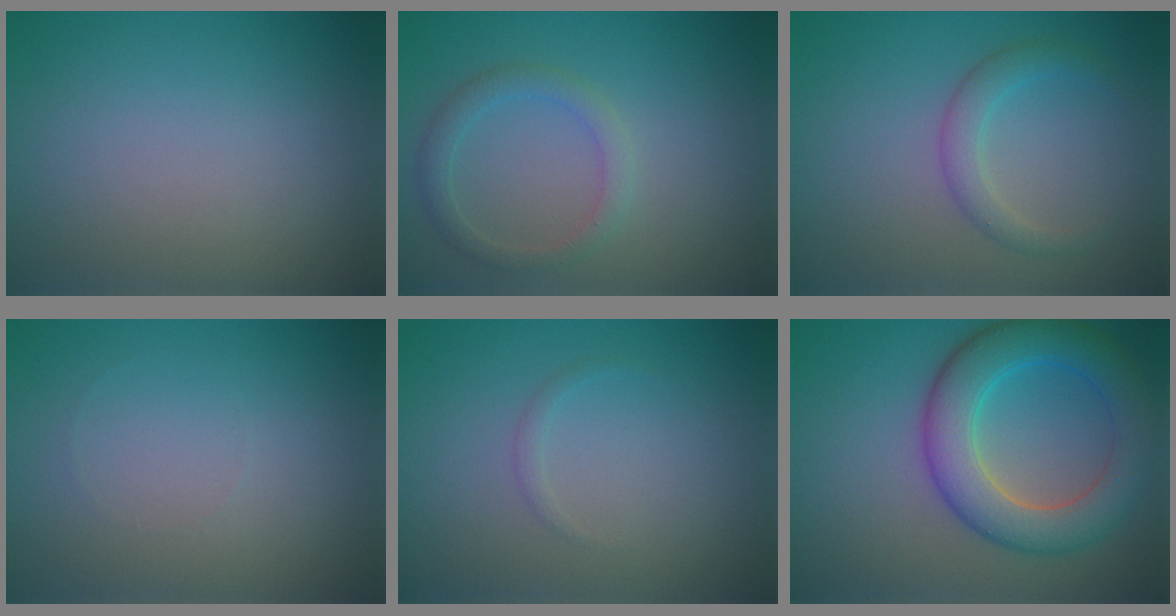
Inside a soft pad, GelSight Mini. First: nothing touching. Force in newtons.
{"total": 2.1, "press": 2.1, "slide": 0.3}
{"total": 2.2, "press": 2.2, "slide": 0.1}
{"total": 0.0}
{"total": 0.6, "press": 0.6, "slide": 0.1}
{"total": 7.3, "press": 7.3, "slide": 0.1}